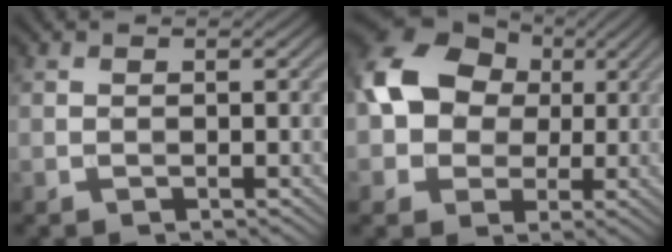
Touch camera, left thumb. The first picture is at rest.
{"total": 11.7, "force": [1.6, 9.4, 6.9], "torque": [-0.146, 0.012, 0.013]}